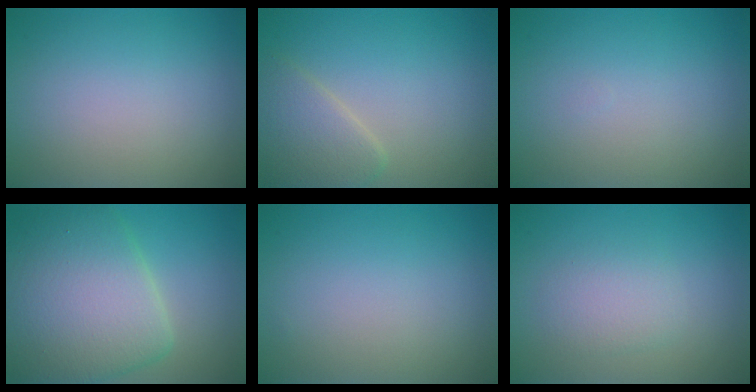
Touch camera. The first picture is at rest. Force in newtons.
{"total": 3.3, "press": 3.3, "slide": 0.2}
{"total": 0.0}
{"total": 9.7, "press": 9.7, "slide": 0.2}
{"total": 0.0}
{"total": 2.1, "press": 2.1, "slide": 0.0}